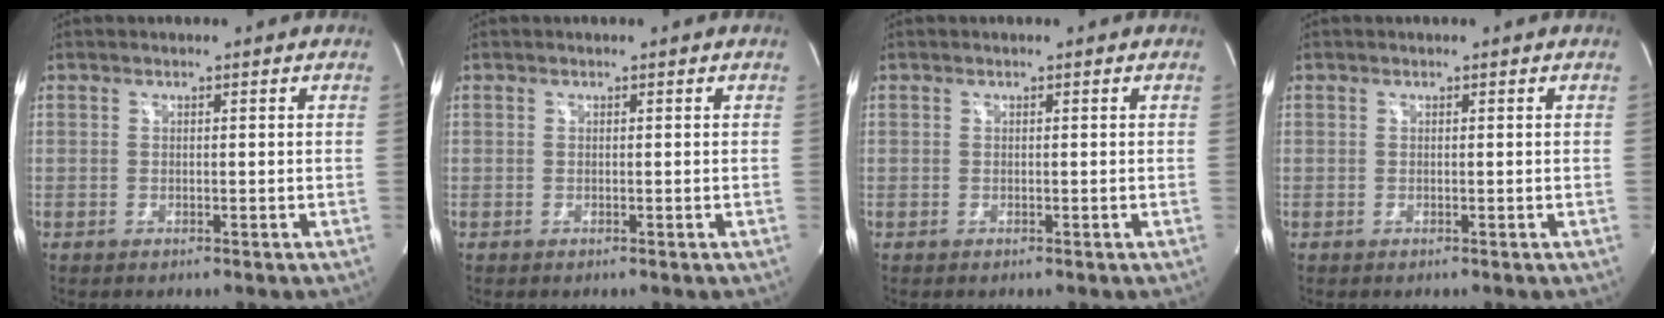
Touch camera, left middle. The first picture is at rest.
{"total": 0.0}
{"total": 0.0}
{"total": 0.0}